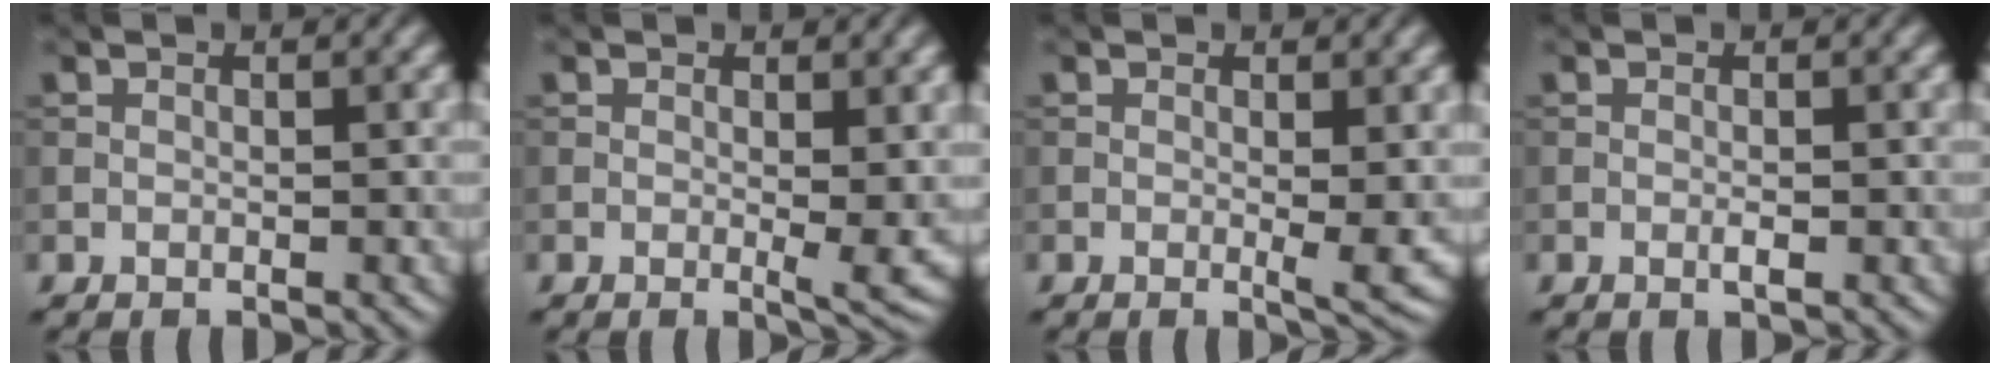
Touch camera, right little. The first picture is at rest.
{"total": 2.3, "force": [0.2, 0.4, 2.3], "torque": [-0.031, -0.011, 0.003]}
{"total": 2.2, "force": [0.1, 0.3, 2.1], "torque": [-0.029, -0.010, 0.001]}
{"total": 0.8, "force": [-0.2, 0.2, 0.8], "torque": [-0.015, -0.002, -0.004]}